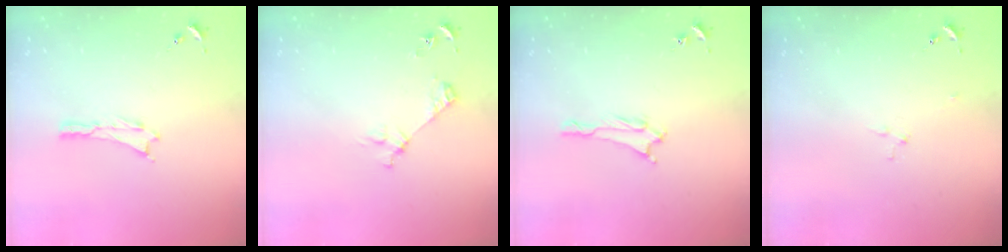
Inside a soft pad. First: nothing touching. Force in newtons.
{"total": 3.3, "press": 3.3, "slide": 0.3}
{"total": 1.6, "press": 1.6, "slide": 0.1}
{"total": 2.9, "press": 2.9, "slide": 0.3}